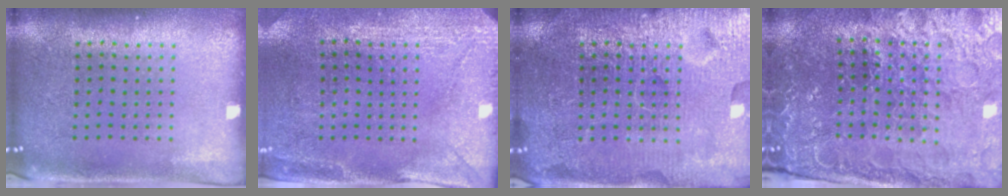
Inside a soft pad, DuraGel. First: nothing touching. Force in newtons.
{"total": 2.9, "press": 2.6, "slide": 1.3}
{"total": 7.1, "press": 7.0, "slide": 0.8}
{"total": 3.8, "press": 3.8, "slide": 0.6}